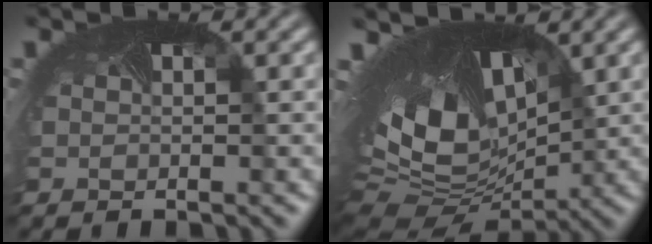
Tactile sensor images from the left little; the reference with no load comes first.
{"total": 14.8, "force": [1.8, 8.8, 11.7], "torque": [-0.229, -0.004, 0.062]}